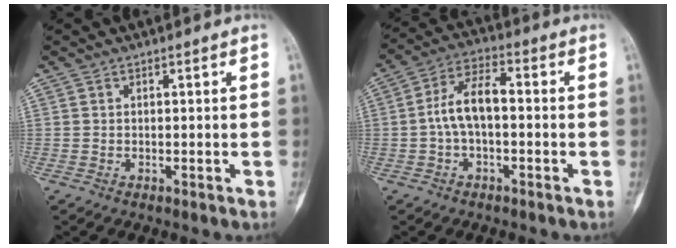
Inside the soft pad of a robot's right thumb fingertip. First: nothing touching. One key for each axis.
{"total": 8.5, "fx": -0.7, "fy": 4.4, "fz": 7.2, "tx": -0.134, "ty": 0.031, "tz": -0.023}